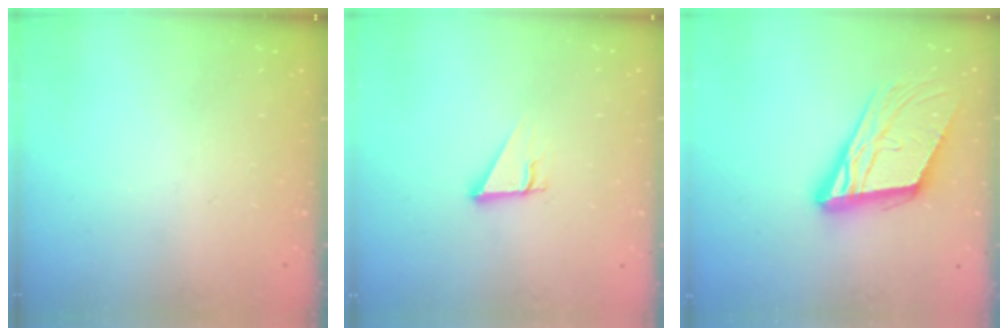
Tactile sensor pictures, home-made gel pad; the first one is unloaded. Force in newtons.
{"total": 2.5, "press": 2.5, "slide": 0.2}
{"total": 17.6, "press": 17.4, "slide": 2.6}